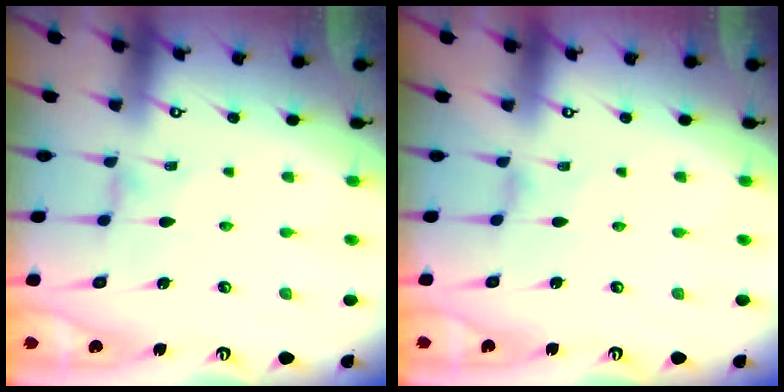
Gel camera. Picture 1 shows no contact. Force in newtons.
{"total": 0.7, "press": 0.6, "slide": 0.3}